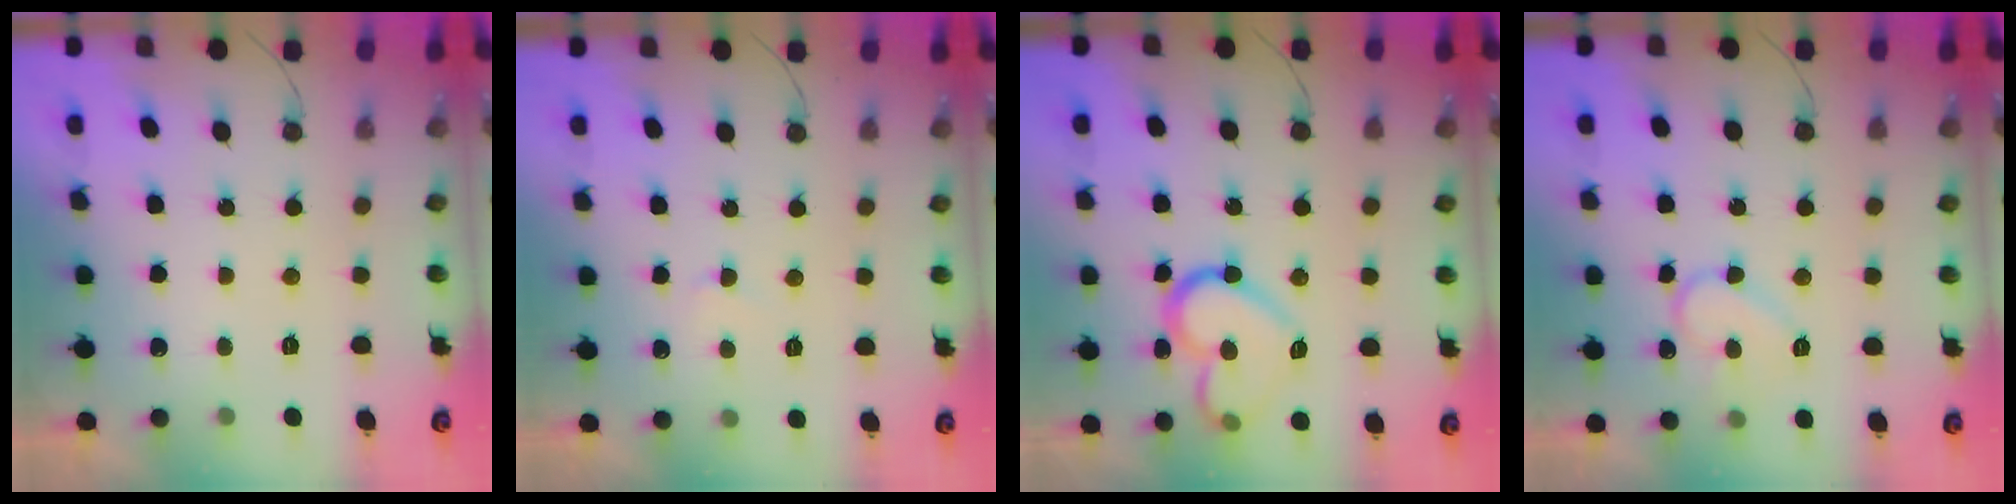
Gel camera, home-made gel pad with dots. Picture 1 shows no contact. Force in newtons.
{"total": 2.4, "press": 2.4, "slide": 0.2}
{"total": 16.5, "press": 16.5, "slide": 0.8}
{"total": 10.5, "press": 10.5, "slide": 1.0}